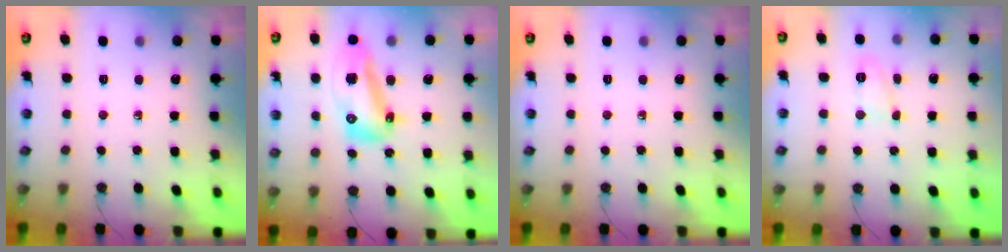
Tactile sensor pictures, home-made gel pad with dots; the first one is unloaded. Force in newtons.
{"total": 14.7, "press": 14.6, "slide": 1.2}
{"total": 0.0}
{"total": 5.4, "press": 5.4, "slide": 0.6}